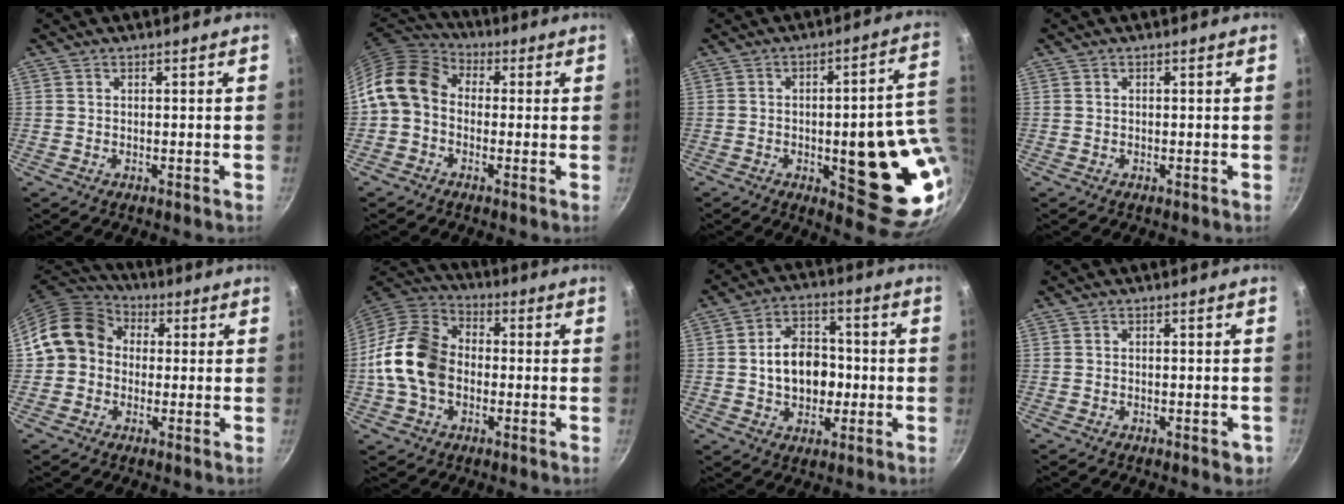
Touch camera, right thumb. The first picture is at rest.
{"total": 11.3, "force": [-0.5, 9.0, 6.8], "torque": [-0.111, 0.035, -0.032]}
{"total": 20.8, "force": [-2.1, 7.0, 19.5], "torque": [-0.195, -0.004, -0.024]}
{"total": 0.0}
{"total": 12.1, "force": [0.8, 10.4, 6.1], "torque": [-0.075, 0.030, -0.006]}
{"total": 15.2, "force": [-1.7, 11.1, 10.2], "torque": [-0.167, 0.030, -0.049]}
{"total": 11.4, "force": [-0.8, 8.4, 7.6], "torque": [-0.093, 0.020, -0.015]}
{"total": 2.2, "force": [-1.0, 1.0, 1.6], "torque": [-0.017, 0.008, -0.009]}